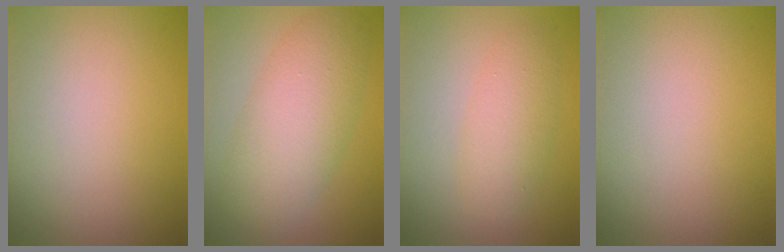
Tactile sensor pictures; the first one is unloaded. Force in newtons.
{"total": 6.1, "press": 6.1, "slide": 0.2}
{"total": 3.0, "press": 3.0, "slide": 0.1}
{"total": 0.0}